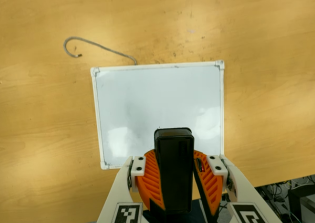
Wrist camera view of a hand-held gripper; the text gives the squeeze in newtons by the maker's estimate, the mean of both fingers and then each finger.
{"total": 11.3, "left": 11.3, "right": 11.4}